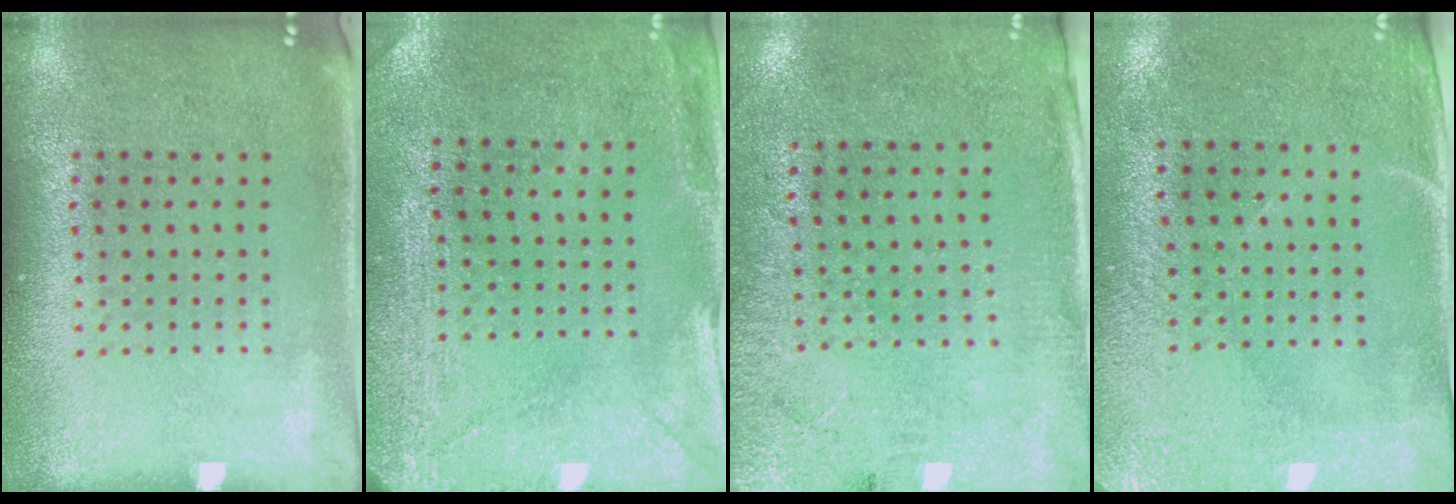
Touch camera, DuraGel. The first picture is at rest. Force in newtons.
{"total": 3.0, "press": 2.7, "slide": 1.1}
{"total": 2.6, "press": 2.2, "slide": 1.4}
{"total": 2.9, "press": 2.5, "slide": 1.4}